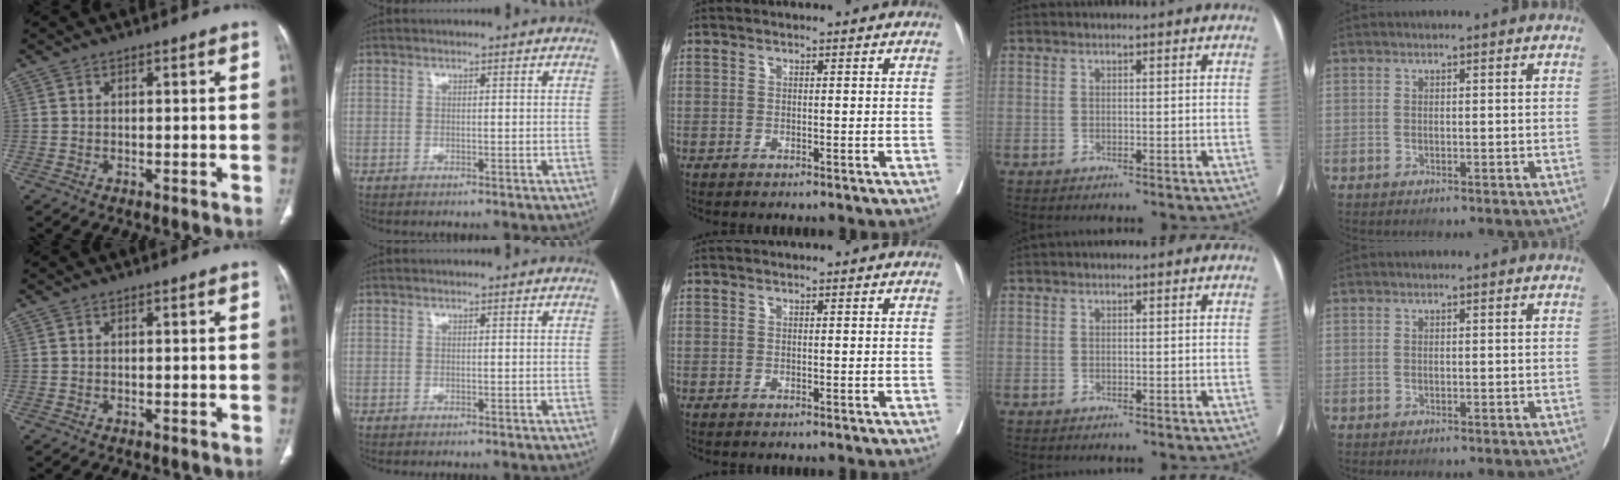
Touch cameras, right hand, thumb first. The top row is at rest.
{}